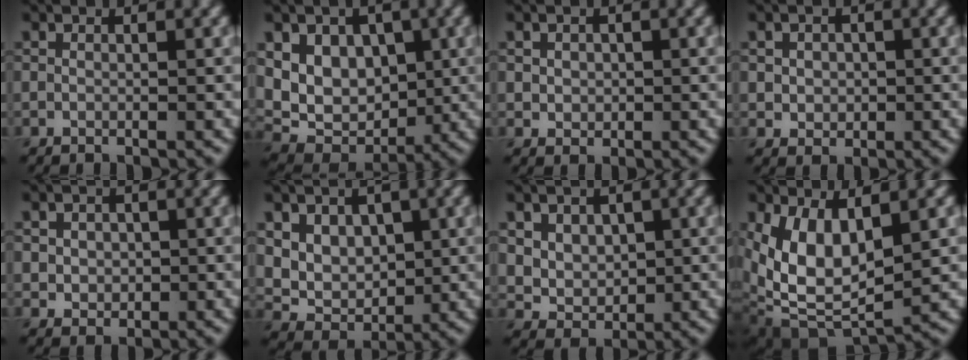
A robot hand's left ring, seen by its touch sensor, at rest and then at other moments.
{"total": 7.7, "force": [1.9, 5.9, 4.6], "torque": [-0.074, -0.001, 0.026]}
{"total": 1.3, "force": [0.2, 1.1, 0.5], "torque": [-0.006, -0.003, 0.006]}
{"total": 1.9, "force": [0.2, 1.6, 0.9], "torque": [-0.013, 0.001, 0.001]}
{"total": 2.2, "force": [0.2, 1.9, 1.1], "torque": [-0.020, 0.004, 0.000]}
{"total": 5.8, "force": [1.8, 4.6, 3.1], "torque": [-0.055, -0.003, 0.044]}
{"total": 4.6, "force": [1.6, 3.7, 2.2], "torque": [-0.051, 0.001, 0.039]}
{"total": 7.0, "force": [1.0, 3.6, 5.9], "torque": [-0.124, -0.016, 0.025]}